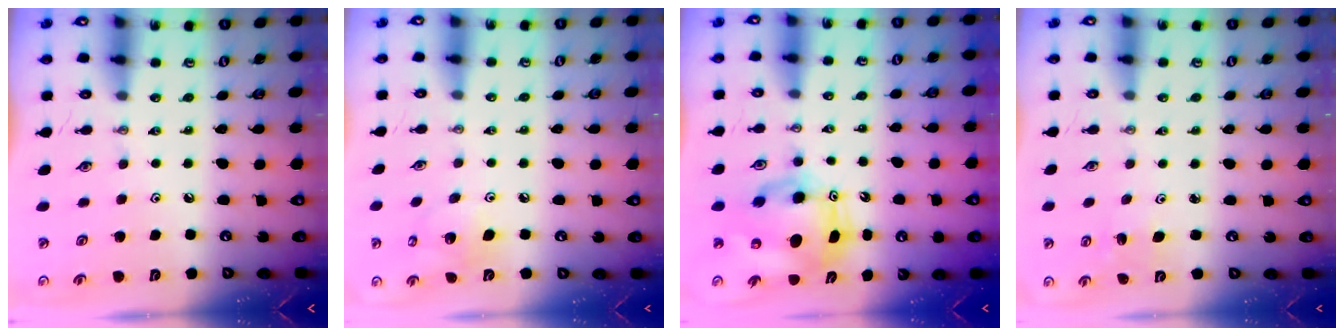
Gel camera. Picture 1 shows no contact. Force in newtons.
{"total": 9.6, "press": 9.4, "slide": 1.9}
{"total": 10.2, "press": 9.9, "slide": 2.3}
{"total": 3.0, "press": 3.0, "slide": 0.2}